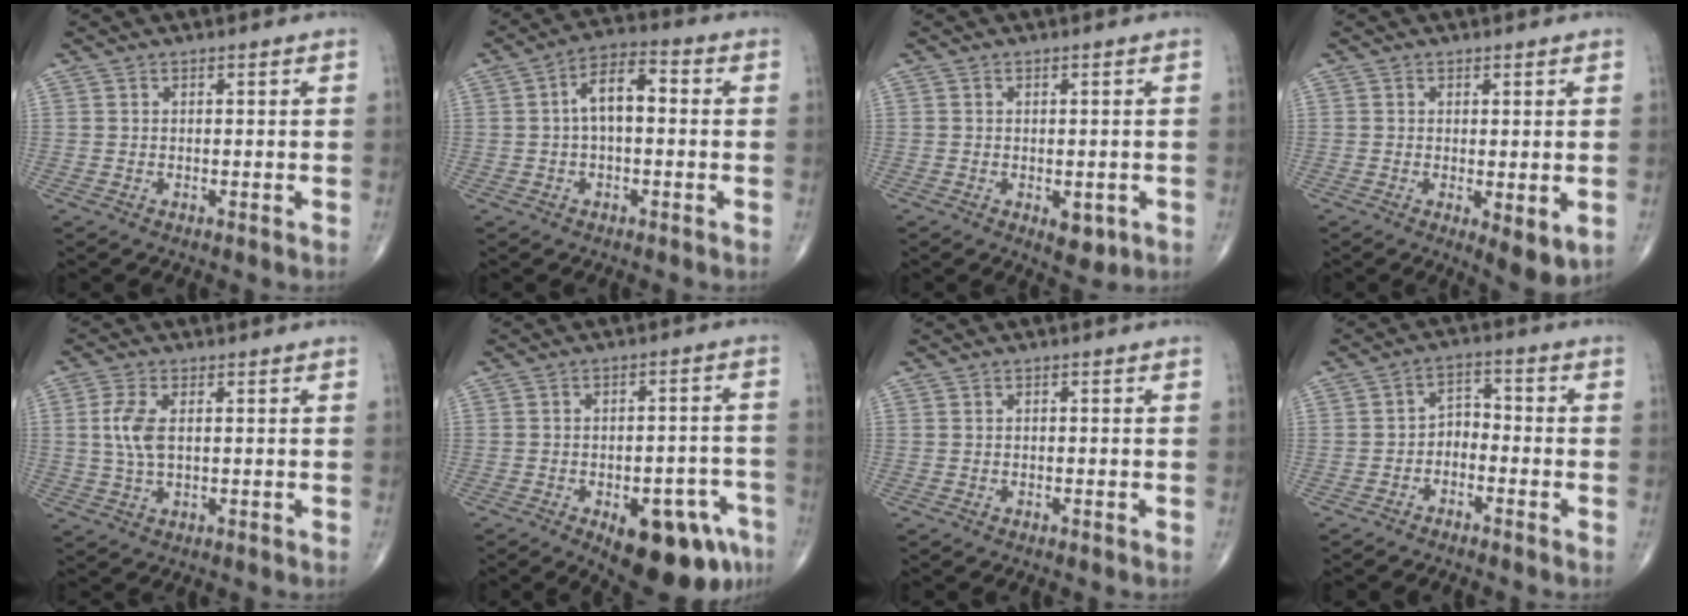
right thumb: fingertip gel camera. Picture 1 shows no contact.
{"total": 7.6, "force": [0.3, 3.8, 6.6], "torque": [-0.104, 0.031, -0.004]}
{"total": 3.8, "force": [-1.2, 2.0, 3.0], "torque": [-0.028, -0.004, -0.009]}
{"total": 5.4, "force": [-1.0, 1.8, 4.9], "torque": [-0.074, -0.019, -0.012]}
{"total": 5.8, "force": [0.8, 2.9, 5.0], "torque": [-0.118, 0.003, 0.014]}
{"total": 16.4, "force": [-8.2, 7.1, 12.3], "torque": [-0.112, 0.038, -0.096]}
{"total": 0.0}
{"total": 4.1, "force": [-2.3, 2.6, 2.2], "torque": [-0.018, 0.033, -0.051]}